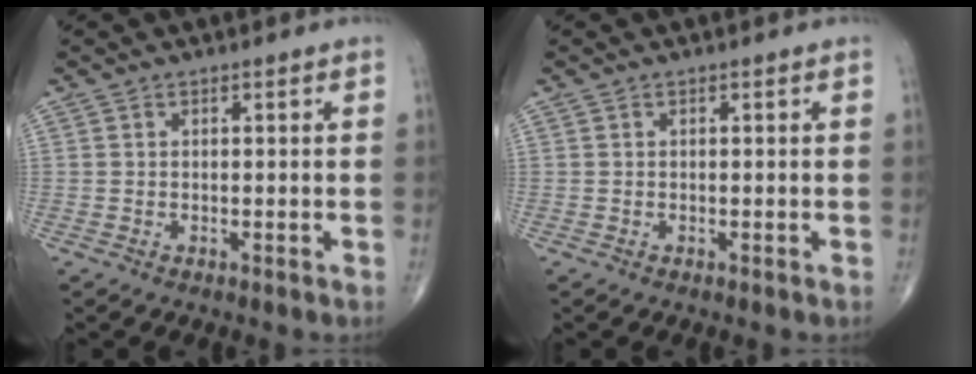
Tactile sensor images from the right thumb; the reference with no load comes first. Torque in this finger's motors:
{"motor_torque": [-0.08, 0.01, -0.02, 0.00, 0.01]}